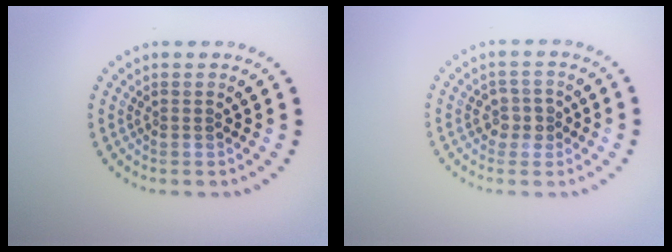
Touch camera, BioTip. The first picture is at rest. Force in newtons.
{"total": 1.7, "press": 1.7, "slide": 0.4}